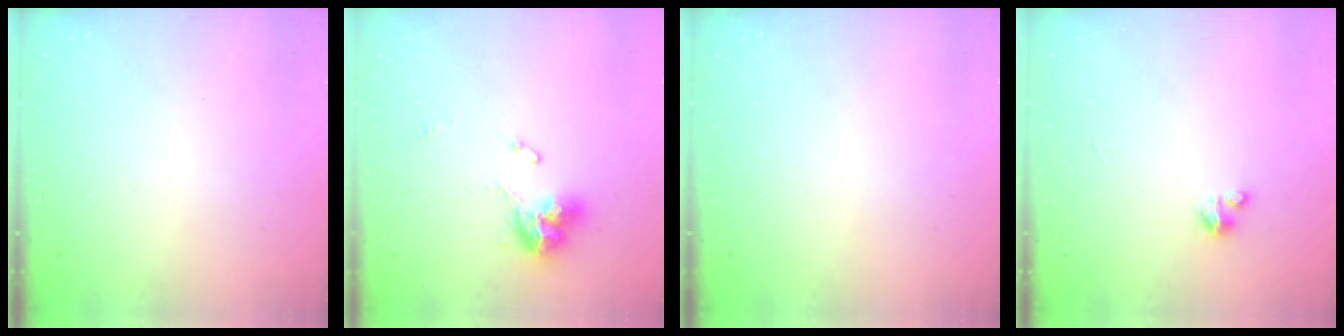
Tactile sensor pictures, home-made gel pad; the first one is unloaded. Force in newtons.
{"total": 10.5, "press": 10.5, "slide": 1.0}
{"total": 0.0}
{"total": 2.4, "press": 2.4, "slide": 0.2}